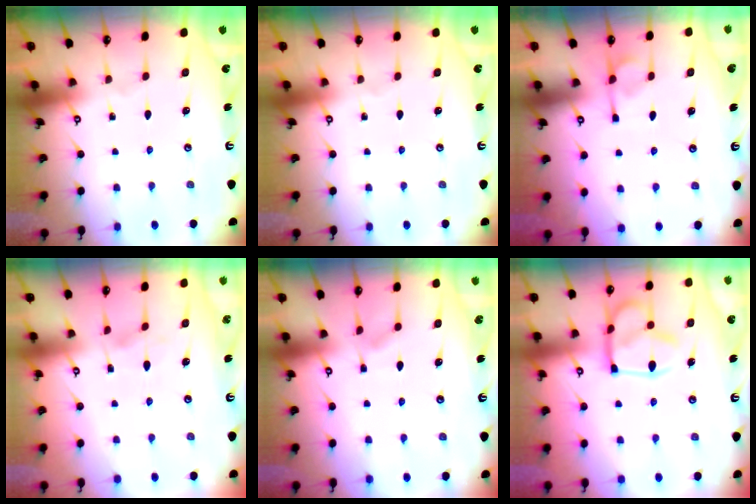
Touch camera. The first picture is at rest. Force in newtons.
{"total": 0.0}
{"total": 1.2, "press": 0.6, "slide": 1.1}
{"total": 2.9, "press": 2.7, "slide": 1.0}
{"total": 3.4, "press": 3.4, "slide": 0.4}
{"total": 12.8, "press": 12.8, "slide": 1.1}